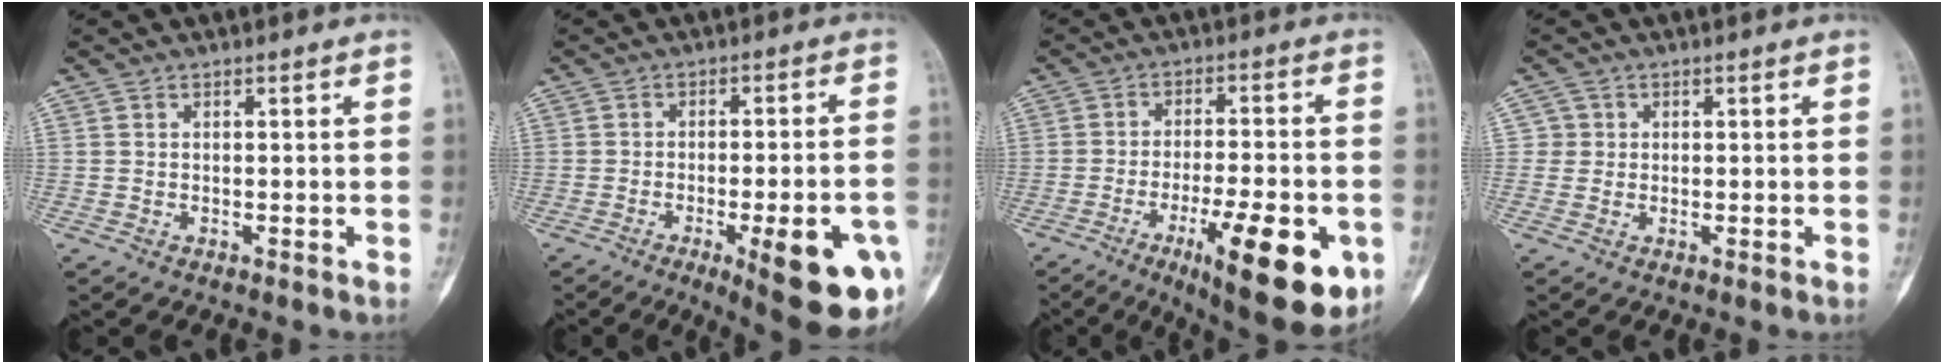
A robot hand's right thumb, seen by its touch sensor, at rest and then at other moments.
{"total": 17.2, "force": [-6.7, 4.5, 15.2], "torque": [-0.150, 0.014, -0.074]}
{"total": 18.4, "force": [-7.1, 5.6, 16.1], "torque": [-0.203, 0.005, -0.093]}
{"total": 1.9, "force": [0.2, 1.9, -0.2], "torque": [0.020, 0.006, -0.001]}